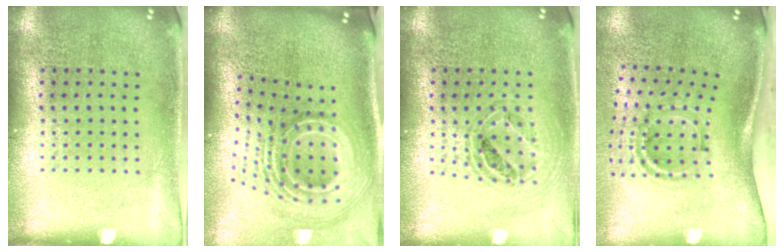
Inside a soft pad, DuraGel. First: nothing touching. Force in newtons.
{"total": 3.2, "press": 2.0, "slide": 2.5}
{"total": 0.8, "press": 0.7, "slide": 0.2}
{"total": 1.9, "press": 1.2, "slide": 1.5}